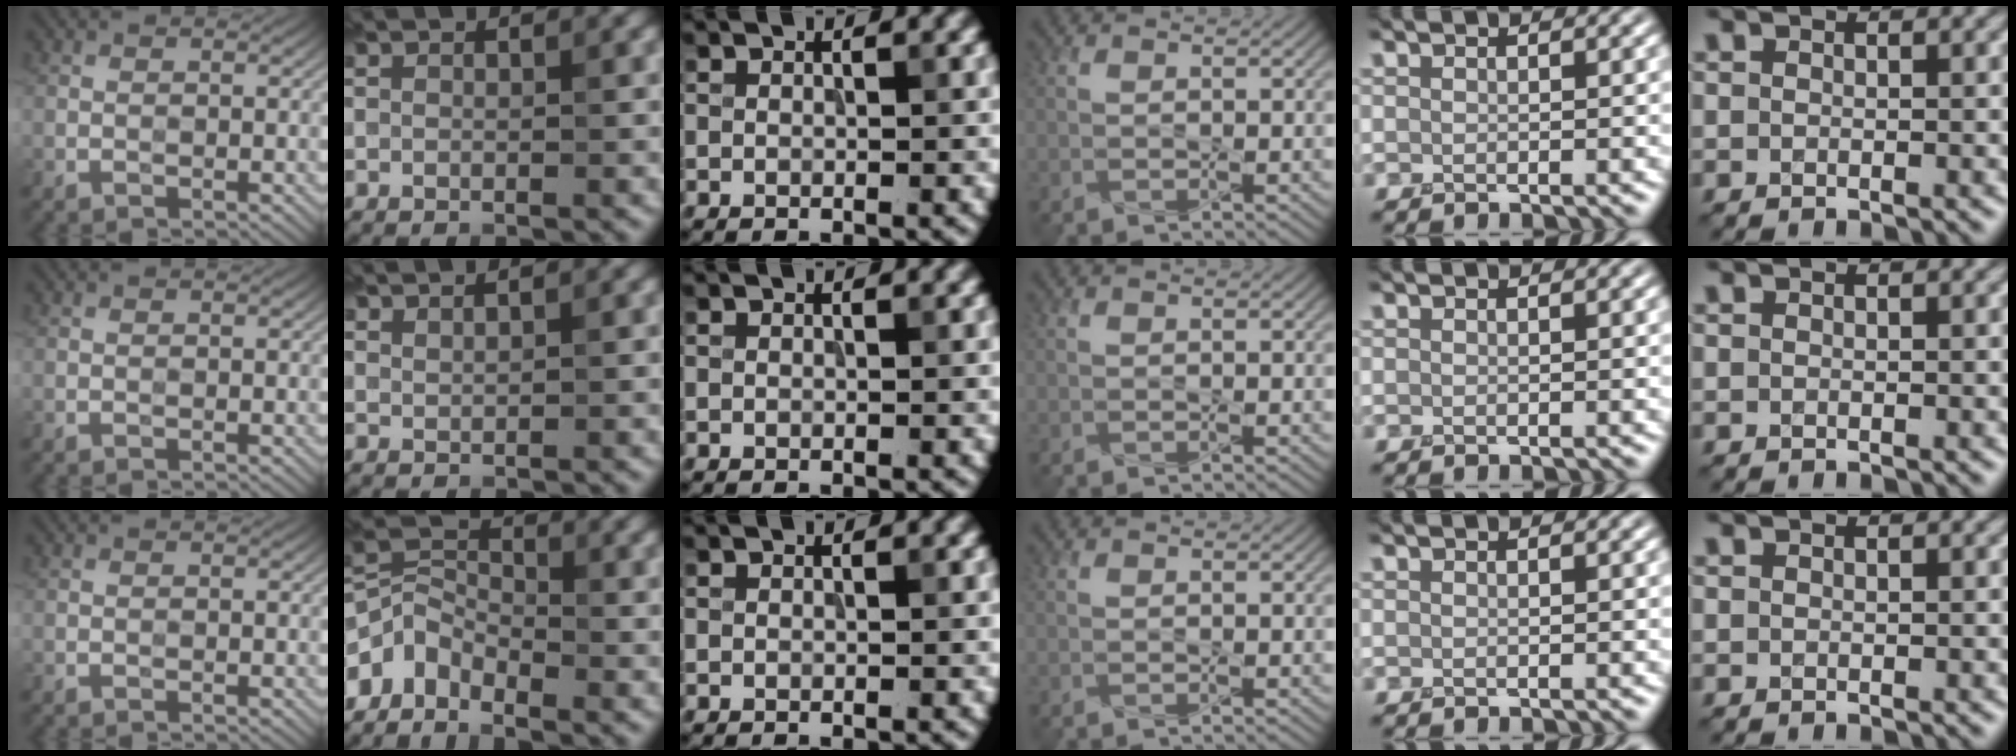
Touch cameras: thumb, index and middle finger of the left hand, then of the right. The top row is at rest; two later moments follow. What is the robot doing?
{"motion": "press", "object": "sticky note"}